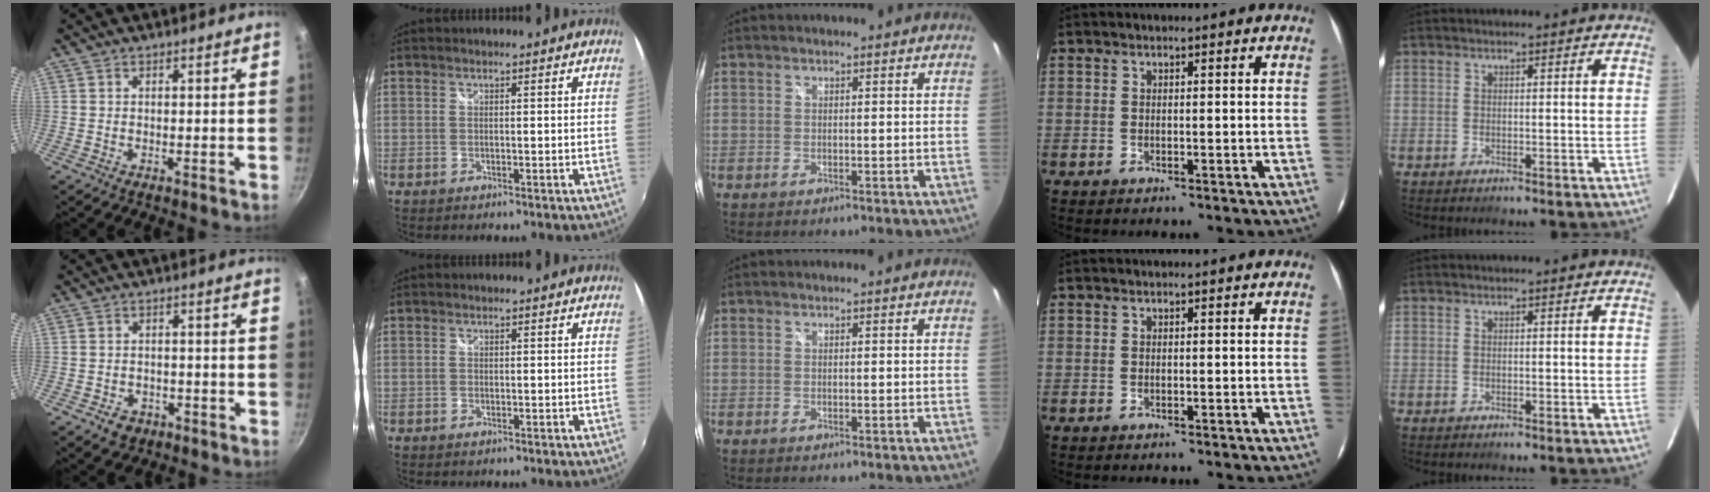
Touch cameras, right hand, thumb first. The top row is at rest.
{"thumb": {"total": 3.7, "force": [-2.0, 2.8, 1.4], "torque": [-0.014, 0.017, -0.020]}, "index": {"total": 0.5, "force": [-0.3, 0.4, 0.1], "torque": [-0.003, -0.002, -0.007]}}